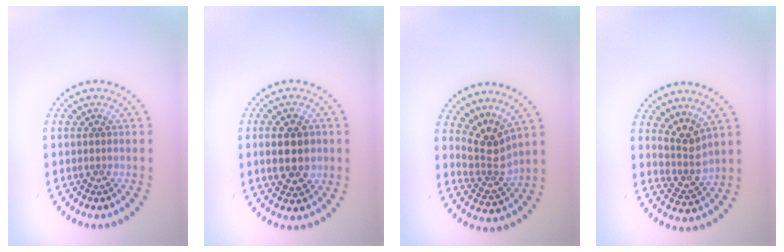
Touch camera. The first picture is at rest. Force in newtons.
{"total": 4.5, "press": 4.4, "slide": 0.3}
{"total": 3.3, "press": 2.4, "slide": 2.2}
{"total": 2.6, "press": 2.0, "slide": 1.7}